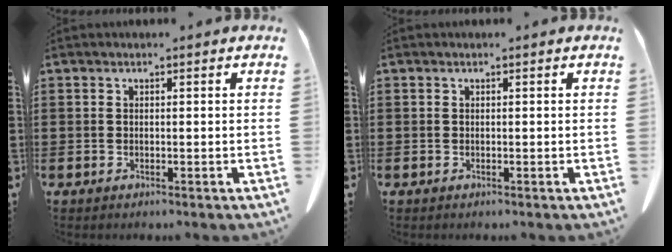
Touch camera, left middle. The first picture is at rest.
{"total": 0.0}